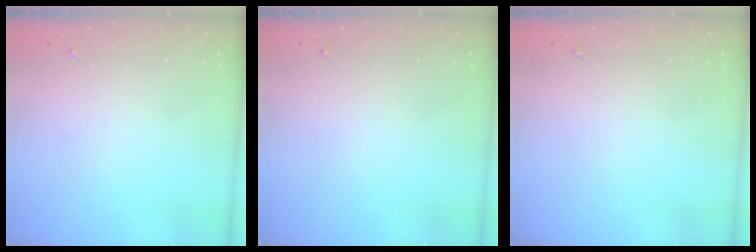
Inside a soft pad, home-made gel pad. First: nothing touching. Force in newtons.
{"total": 0.0}
{"total": 0.0}